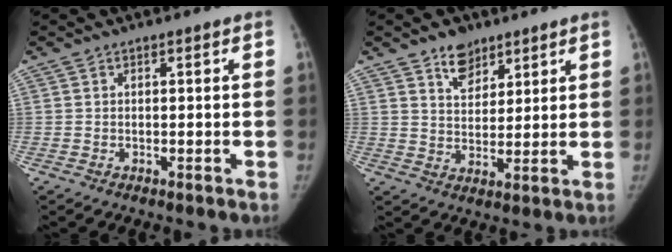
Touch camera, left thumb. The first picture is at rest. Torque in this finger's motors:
{"motor_torque": [0.54, -0.48, 0.52, -0.47, 0.16]}